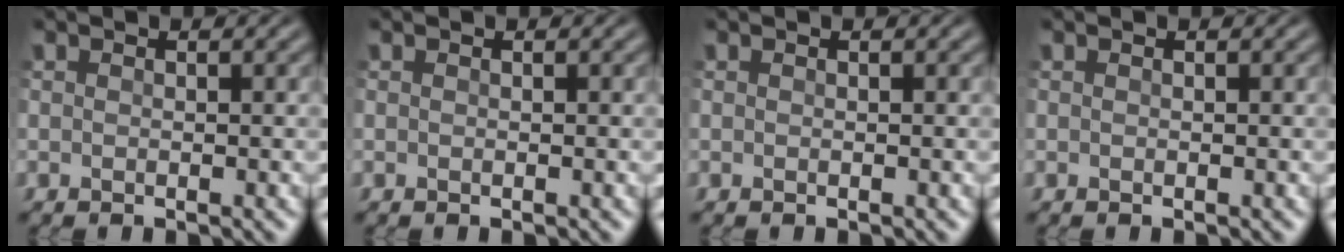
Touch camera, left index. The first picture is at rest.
{"total": 0.0}
{"total": 0.0}
{"total": 0.0}